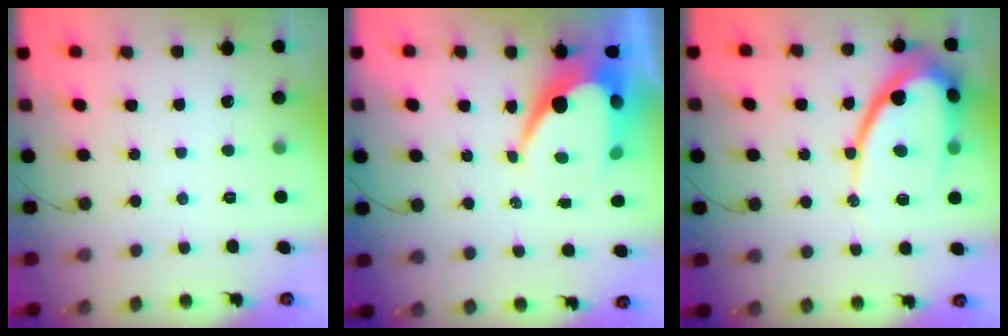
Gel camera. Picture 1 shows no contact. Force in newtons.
{"total": 11.2, "press": 11.1, "slide": 0.7}
{"total": 15.4, "press": 15.3, "slide": 1.6}